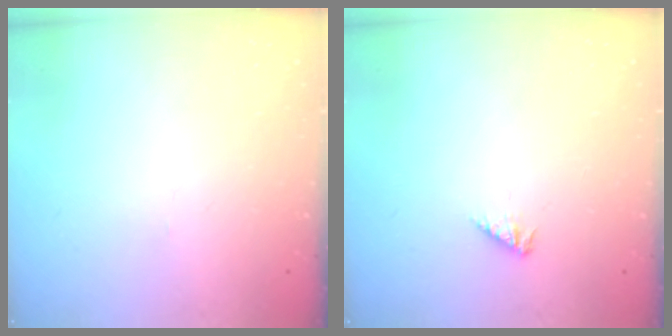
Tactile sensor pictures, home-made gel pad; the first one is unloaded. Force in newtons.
{"total": 1.9, "press": 1.9, "slide": 0.3}